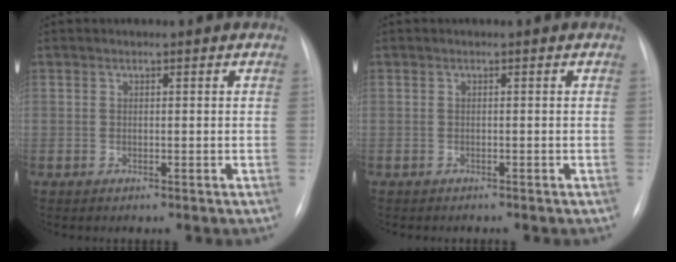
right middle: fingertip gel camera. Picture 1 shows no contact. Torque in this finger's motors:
{"motor_torque": [-0.21, 0.29, 0.00, 0.00]}